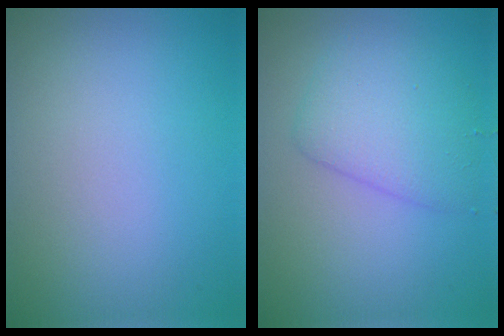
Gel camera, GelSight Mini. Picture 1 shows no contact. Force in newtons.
{"total": 3.8, "press": 3.8, "slide": 0.1}